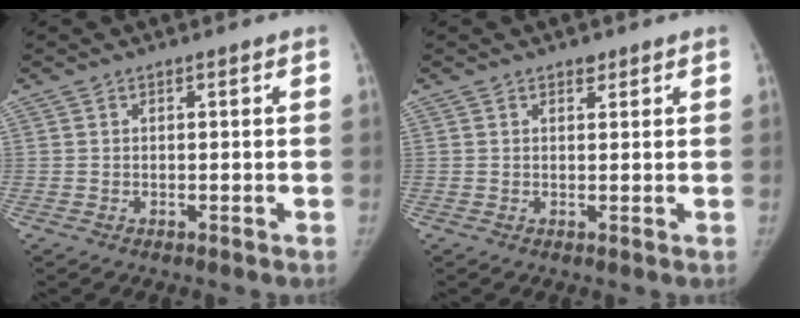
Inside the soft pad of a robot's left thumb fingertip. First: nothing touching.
{"total": 1.0, "force": [0.9, 0.5, 0.3], "torque": [0.002, -0.007, 0.012]}